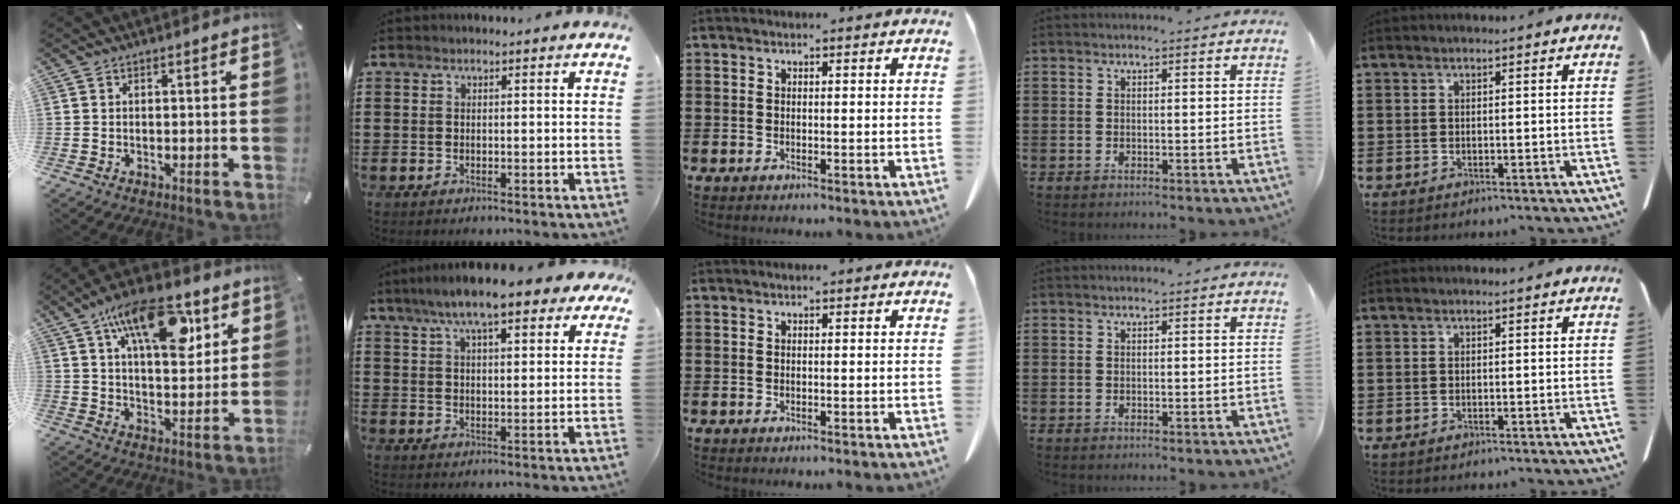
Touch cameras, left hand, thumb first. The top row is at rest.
{"thumb": {"total": 18.0, "force": [8.9, 8.6, 13.0], "torque": [-0.201, -0.026, 0.145]}, "index": {"total": 9.4, "force": [7.2, 1.8, 5.7], "torque": [-0.122, -0.006, 0.129]}}